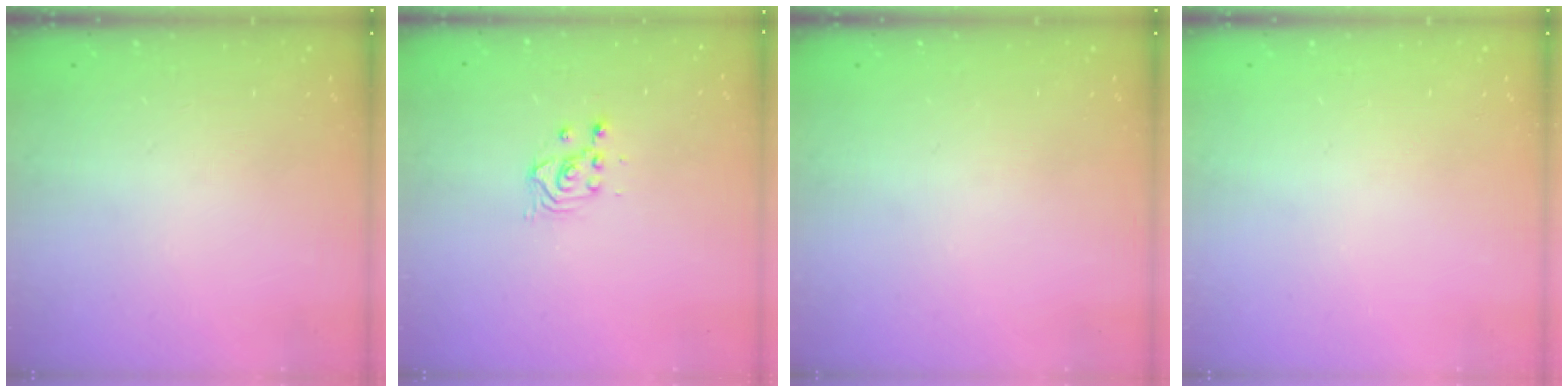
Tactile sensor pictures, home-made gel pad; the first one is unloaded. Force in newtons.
{"total": 2.5, "press": 2.5, "slide": 0.2}
{"total": 0.0}
{"total": 0.0}